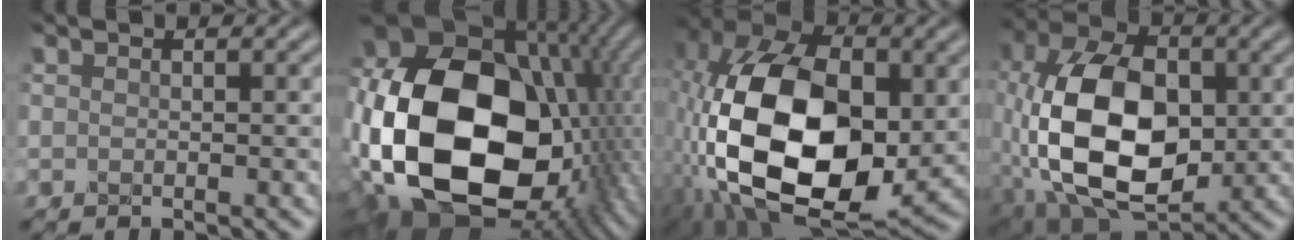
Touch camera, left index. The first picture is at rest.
{"total": 21.6, "force": [-1.8, 15.3, 15.1], "torque": [-0.343, -0.033, -0.012]}
{"total": 17.2, "force": [-2.9, 10.1, 13.6], "torque": [-0.274, 0.001, -0.067]}
{"total": 13.9, "force": [-1.8, 8.6, 10.7], "torque": [-0.214, -0.002, -0.043]}